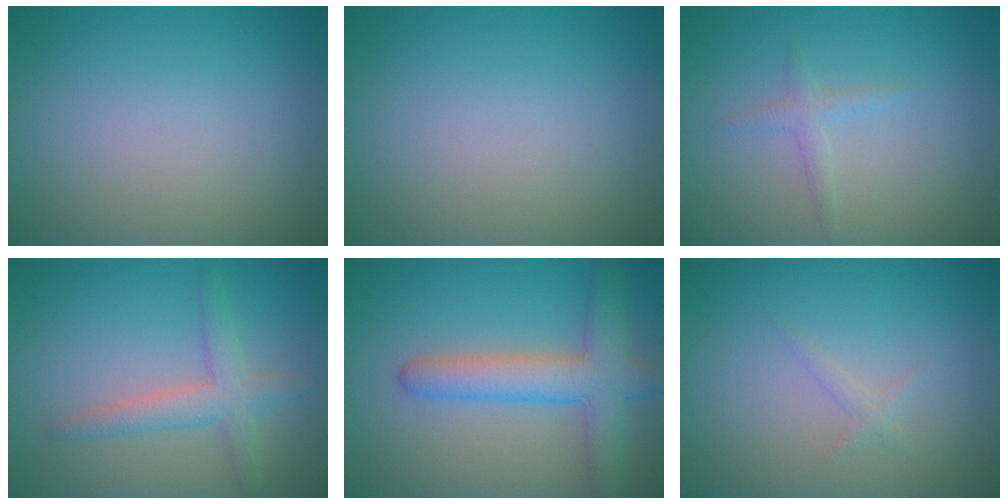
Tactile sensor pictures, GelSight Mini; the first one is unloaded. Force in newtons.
{"total": 0.0}
{"total": 1.2, "press": 1.2, "slide": 0.1}
{"total": 3.0, "press": 3.0, "slide": 0.1}
{"total": 5.5, "press": 5.5, "slide": 0.4}
{"total": 0.8, "press": 0.8, "slide": 0.0}